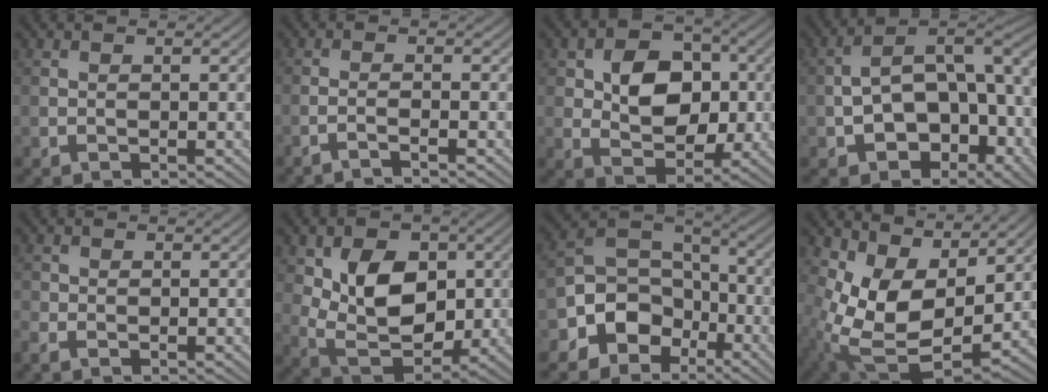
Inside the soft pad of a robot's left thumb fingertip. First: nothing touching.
{"total": 2.1, "force": [-1.5, 0.2, 1.4], "torque": [-0.011, 0.004, -0.045]}
{"total": 8.3, "force": [0.7, 6.0, 5.7], "torque": [-0.102, 0.003, 0.008]}
{"total": 12.4, "force": [-3.7, 7.8, 8.9], "torque": [-0.123, -0.008, -0.065]}
{"total": 1.9, "force": [-0.9, 1.4, 1.0], "torque": [-0.026, -0.005, -0.023]}
{"total": 9.8, "force": [1.4, 6.7, 7.0], "torque": [-0.139, -0.014, 0.023]}
{"total": 10.0, "force": [-4.9, 7.4, 4.8], "torque": [-0.093, -0.011, -0.107]}
{"total": 10.4, "force": [3.8, 5.9, 7.7], "torque": [-0.172, -0.008, 0.071]}